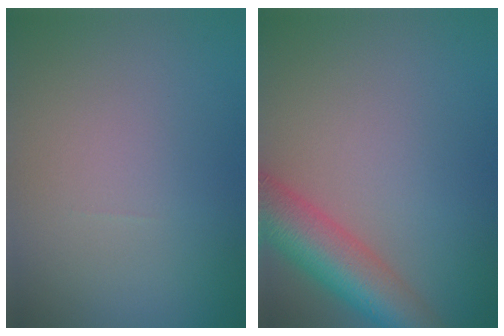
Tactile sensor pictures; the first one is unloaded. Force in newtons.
{"total": 7.2, "press": 7.2, "slide": 0.4}